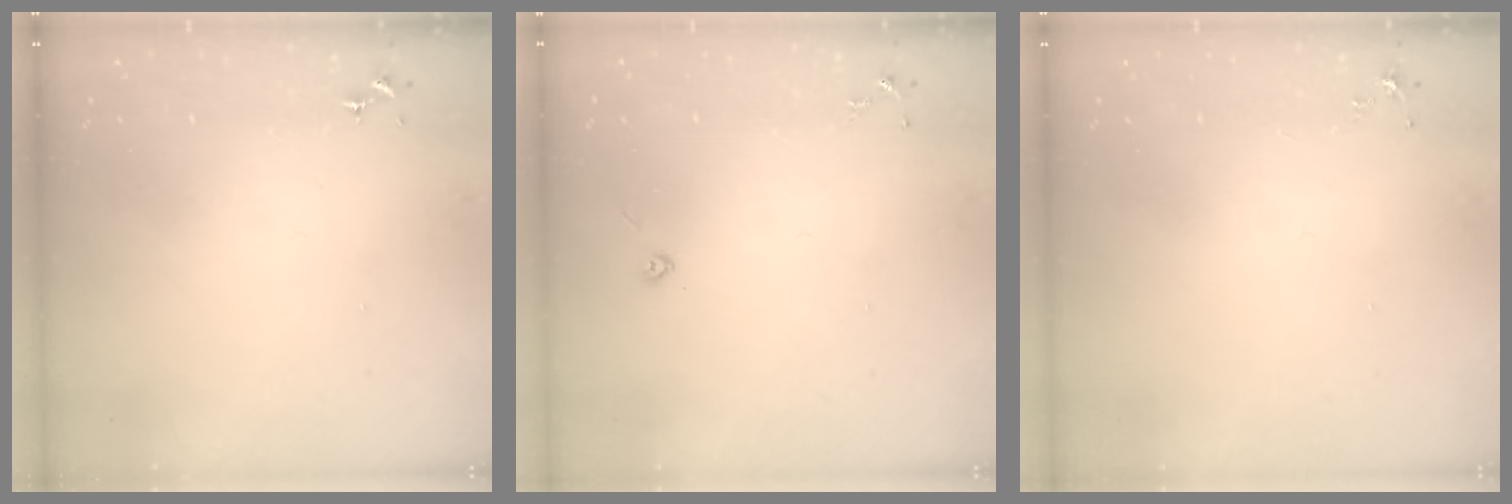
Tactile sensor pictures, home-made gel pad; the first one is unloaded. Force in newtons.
{"total": 2.9, "press": 2.8, "slide": 1.0}
{"total": 4.5, "press": 4.4, "slide": 0.6}